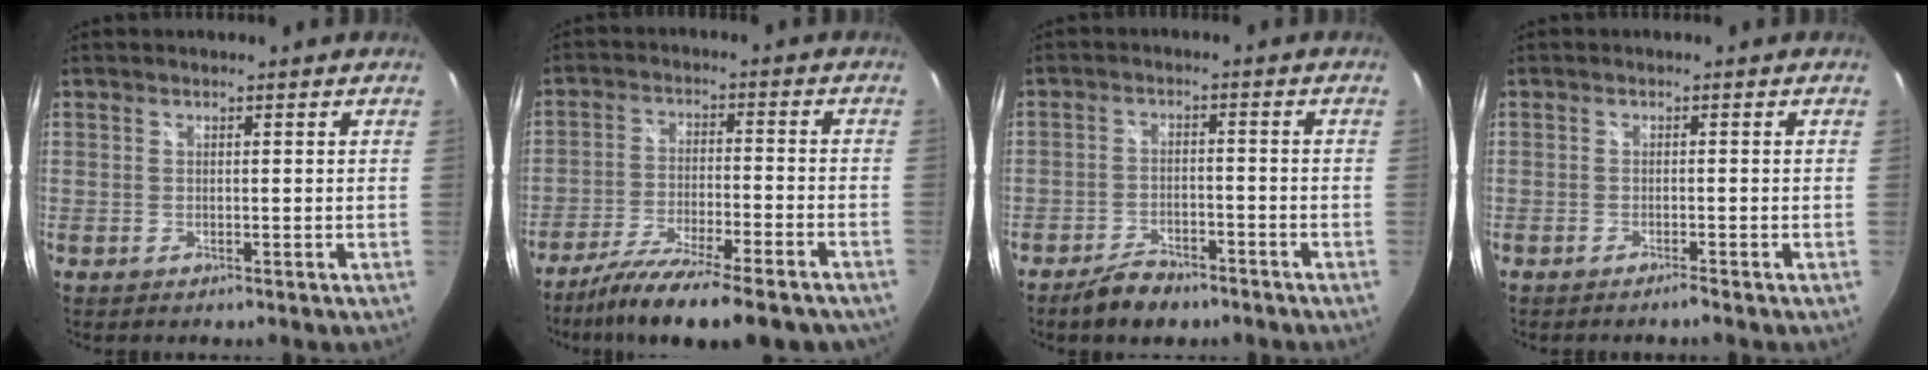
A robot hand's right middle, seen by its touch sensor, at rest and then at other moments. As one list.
[{"total": 17.6, "force": [-14.4, 2.7, 9.7], "torque": [-0.178, -0.041, -0.227]}, {"total": 6.2, "force": [-5.0, 2.6, 2.7], "torque": [-0.070, 0.000, -0.078]}, {"total": 1.2, "force": [-1.1, -0.1, 0.3], "torque": [-0.010, -0.002, -0.021]}]